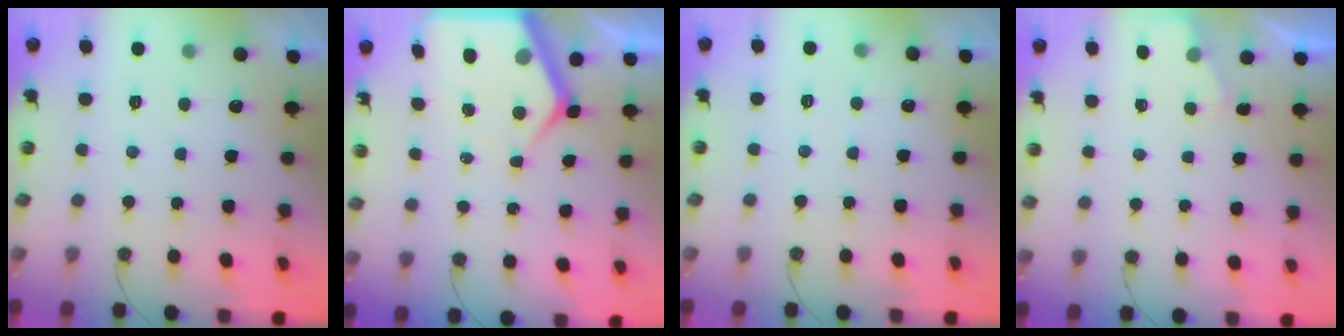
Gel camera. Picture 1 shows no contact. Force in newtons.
{"total": 8.7, "press": 8.6, "slide": 0.8}
{"total": 2.9, "press": 2.9, "slide": 0.4}
{"total": 1.8, "press": 1.8, "slide": 0.3}